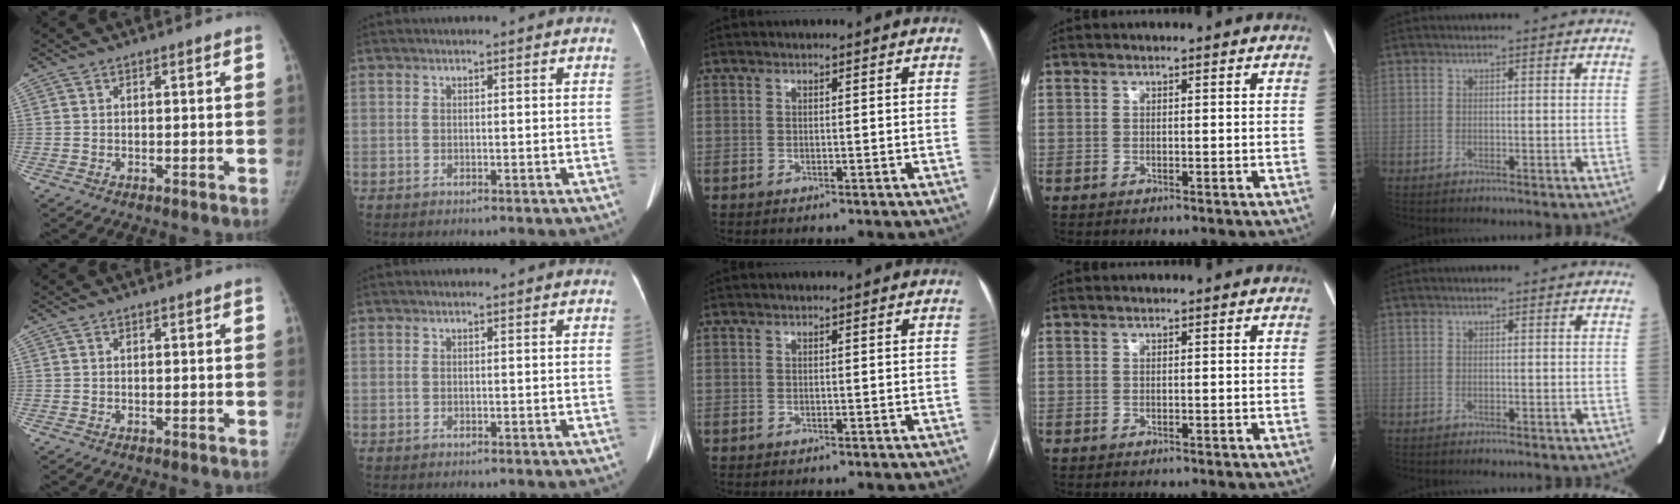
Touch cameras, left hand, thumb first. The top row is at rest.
{}